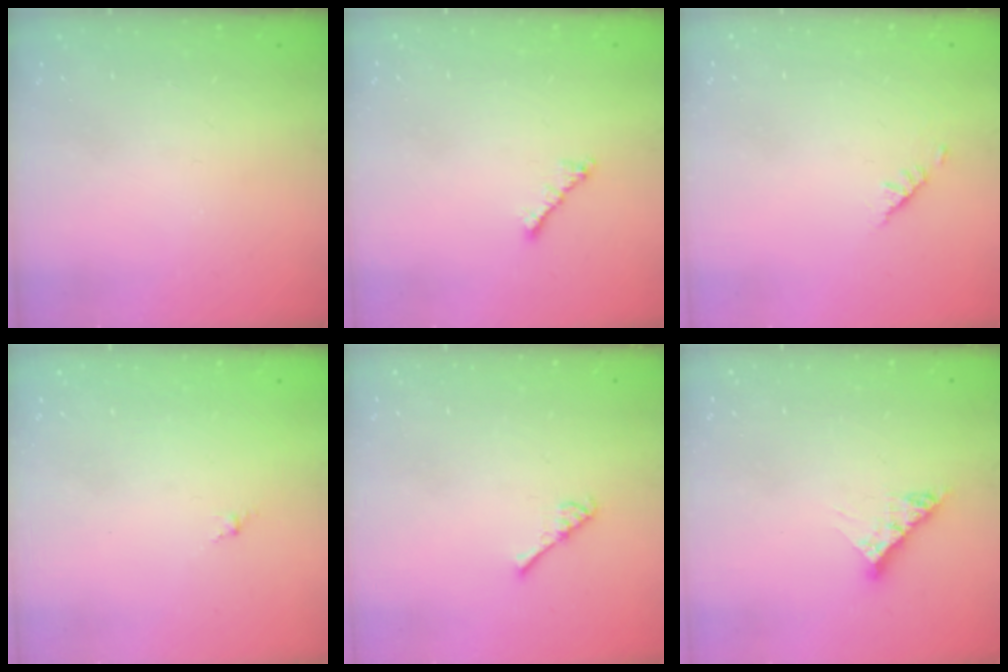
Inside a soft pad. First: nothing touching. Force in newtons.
{"total": 2.0, "press": 1.9, "slide": 0.6}
{"total": 1.9, "press": 1.8, "slide": 0.5}
{"total": 0.0}
{"total": 2.6, "press": 2.6, "slide": 0.5}
{"total": 7.6, "press": 7.6, "slide": 0.7}